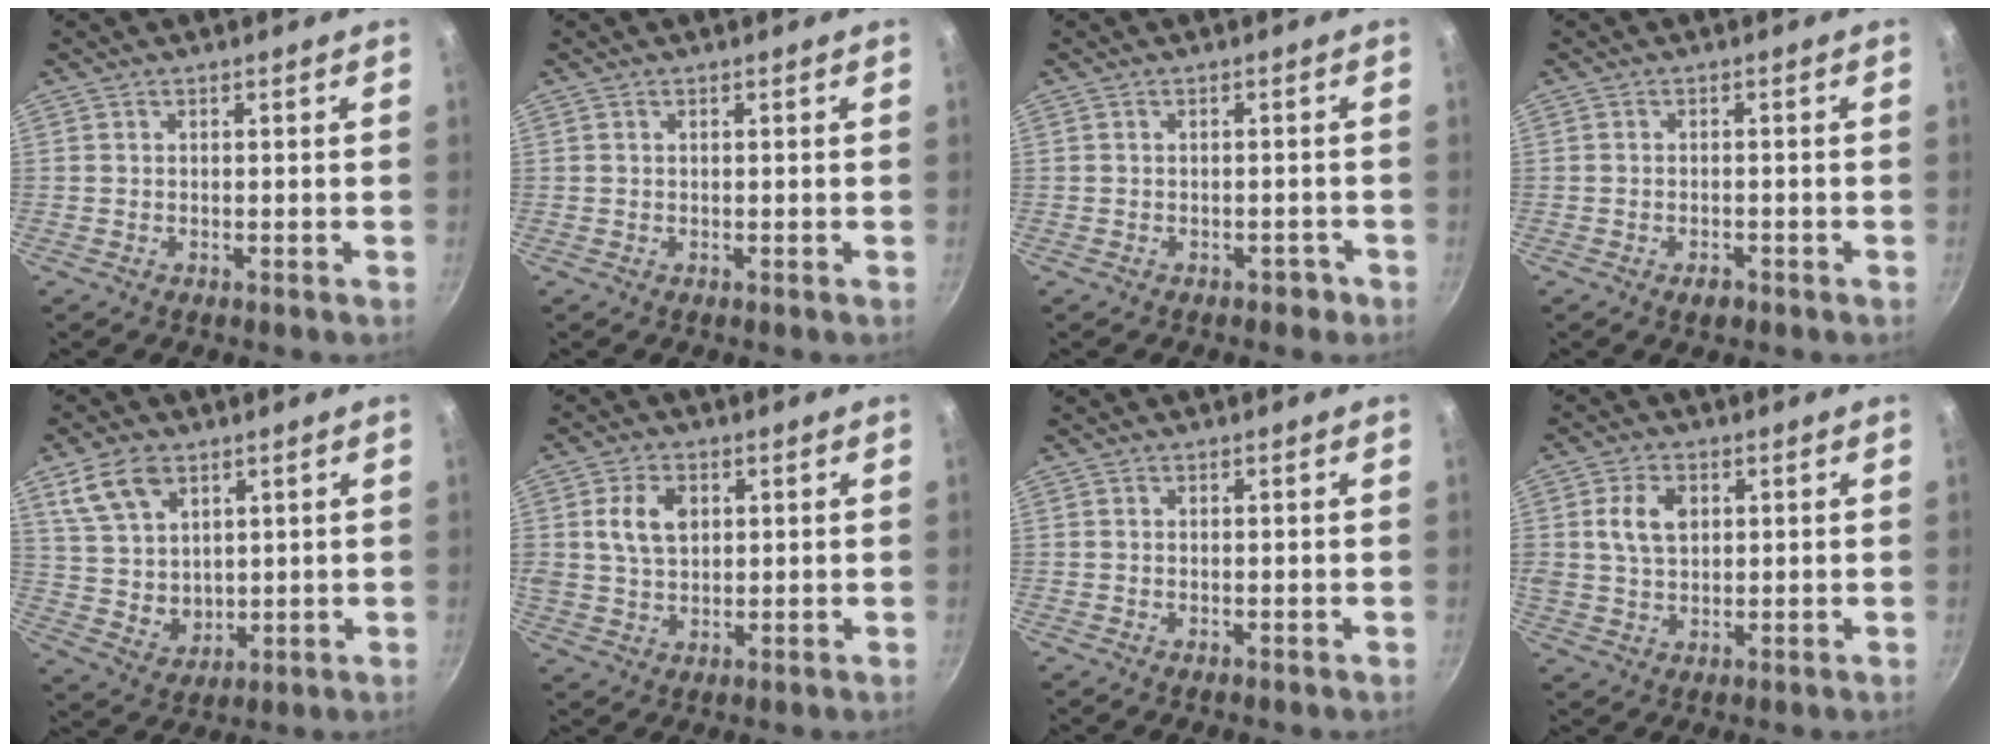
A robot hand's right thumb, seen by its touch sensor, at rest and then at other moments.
{"total": 0.0}
{"total": 1.9, "force": [-1.1, 1.3, 0.8], "torque": [0.007, 0.021, -0.002]}
{"total": 2.3, "force": [-1.4, 1.2, 1.4], "torque": [-0.022, 0.009, -0.020]}
{"total": 11.2, "force": [5.4, 7.6, 6.2], "torque": [-0.093, -0.020, 0.119]}
{"total": 7.6, "force": [1.9, 5.3, 5.1], "torque": [-0.084, -0.001, 0.034]}
{"total": 0.0}
{"total": 7.1, "force": [1.8, 4.9, 4.8], "torque": [-0.077, 0.001, 0.030]}